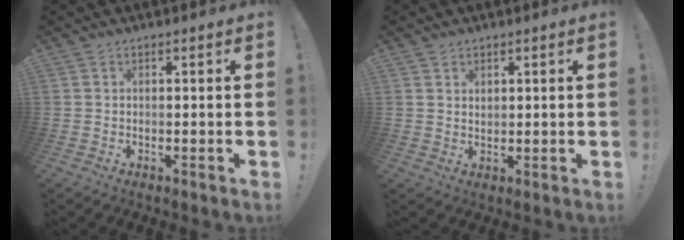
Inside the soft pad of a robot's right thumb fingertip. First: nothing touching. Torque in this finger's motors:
{"motor_torque": [-0.37, -0.11, -0.12, 0.12, -0.03]}